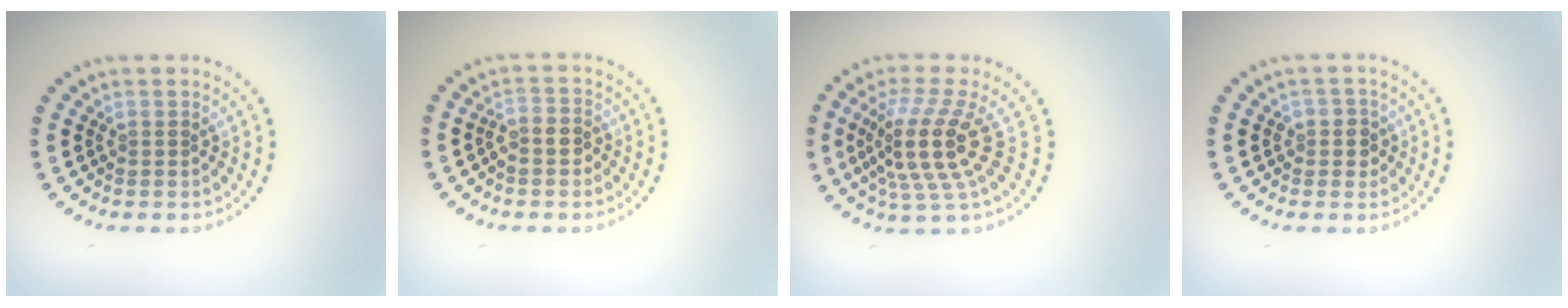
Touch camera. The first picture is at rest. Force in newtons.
{"total": 2.1, "press": 1.9, "slide": 0.9}
{"total": 5.0, "press": 3.8, "slide": 3.4}
{"total": 1.9, "press": 1.7, "slide": 0.9}